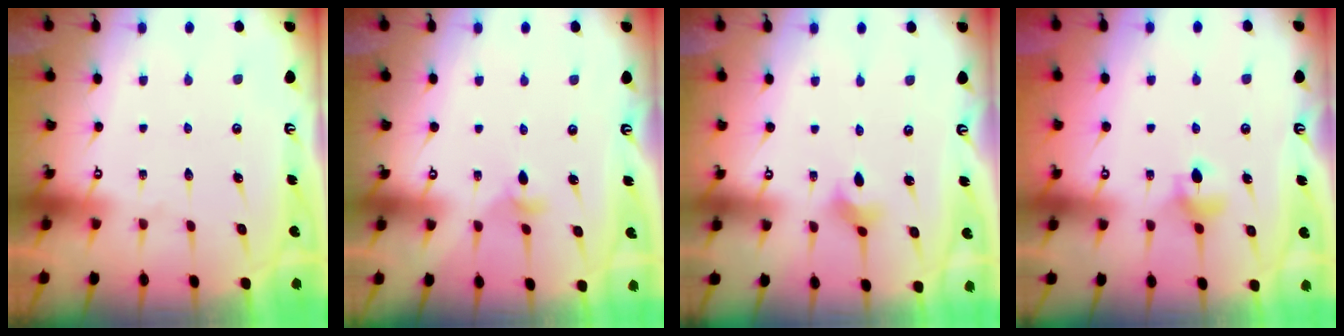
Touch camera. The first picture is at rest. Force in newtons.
{"total": 4.3, "press": 4.2, "slide": 0.6}
{"total": 2.8, "press": 2.7, "slide": 0.7}
{"total": 6.1, "press": 6.1, "slide": 0.7}